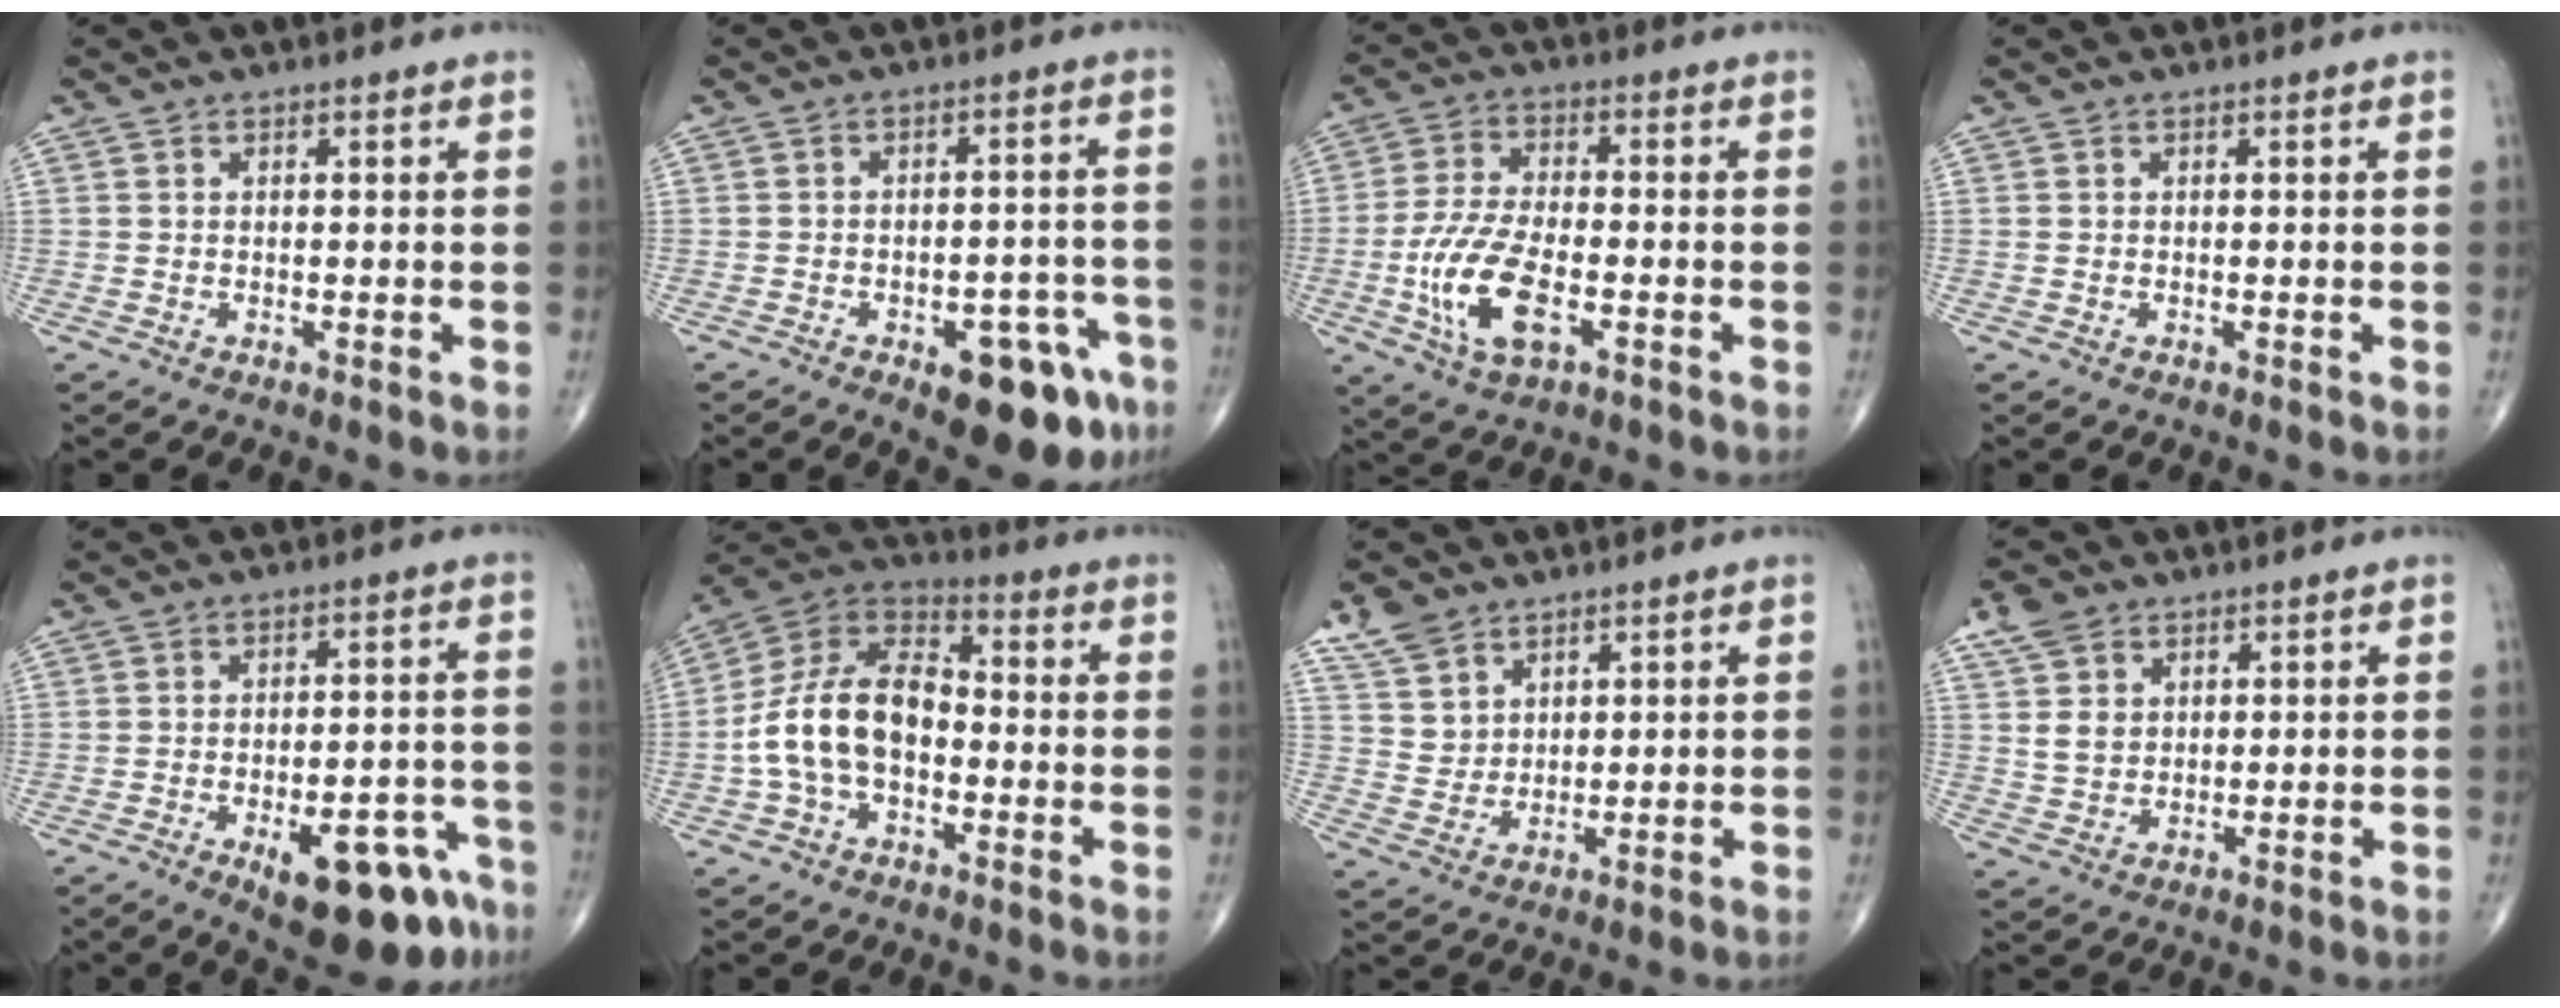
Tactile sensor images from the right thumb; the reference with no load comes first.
{"total": 12.7, "force": [-6.7, 5.6, 9.2], "torque": [-0.088, 0.040, -0.081]}
{"total": 12.7, "force": [-3.7, 5.9, 10.6], "torque": [-0.218, 0.009, -0.068]}
{"total": 0.0}
{"total": 15.4, "force": [-8.5, 6.2, 11.3], "torque": [-0.099, 0.052, -0.105]}
{"total": 15.0, "force": [-2.5, 9.4, 11.4], "torque": [-0.209, 0.044, -0.055]}
{"total": 6.5, "force": [4.7, 4.1, 1.9], "torque": [-0.023, -0.023, 0.101]}
{"total": 6.4, "force": [3.4, 4.6, 2.9], "torque": [-0.042, -0.011, 0.072]}